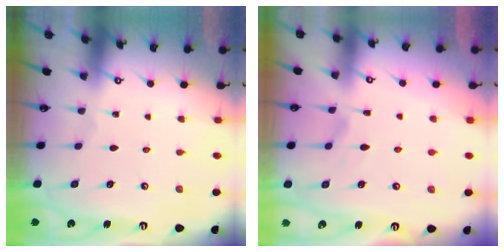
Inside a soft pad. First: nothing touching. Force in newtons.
{"total": 2.2, "press": 1.9, "slide": 1.1}